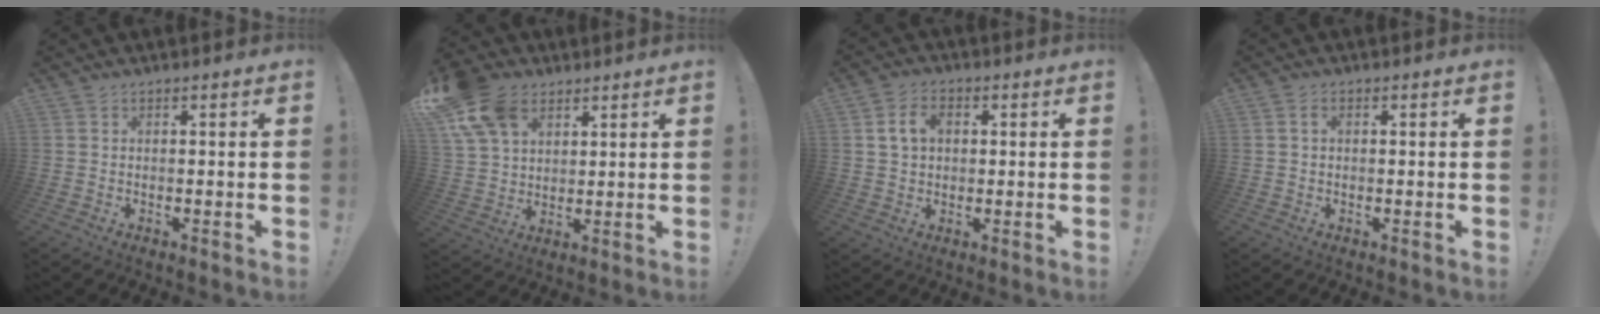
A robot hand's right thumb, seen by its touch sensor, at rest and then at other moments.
{"total": 14.6, "force": [7.5, 10.2, 7.4], "torque": [-0.143, -0.033, 0.146]}
{"total": 7.2, "force": [2.0, 5.3, 4.5], "torque": [-0.069, 0.008, 0.038]}
{"total": 1.8, "force": [0.5, 1.2, 1.2], "torque": [-0.017, 0.002, 0.008]}